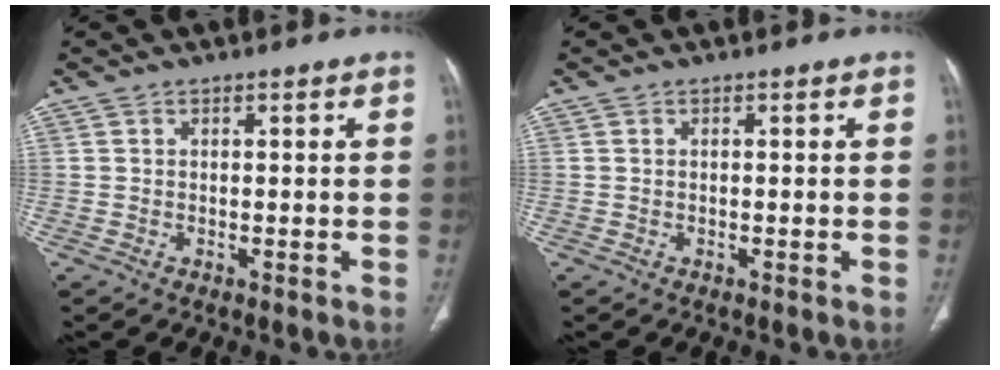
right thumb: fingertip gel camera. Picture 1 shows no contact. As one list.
[{"total": 0.0}]